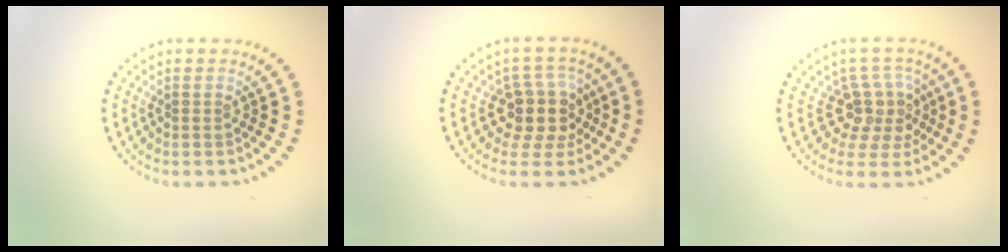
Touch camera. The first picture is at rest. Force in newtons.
{"total": 4.0, "press": 3.3, "slide": 2.2}
{"total": 3.7, "press": 2.7, "slide": 2.5}